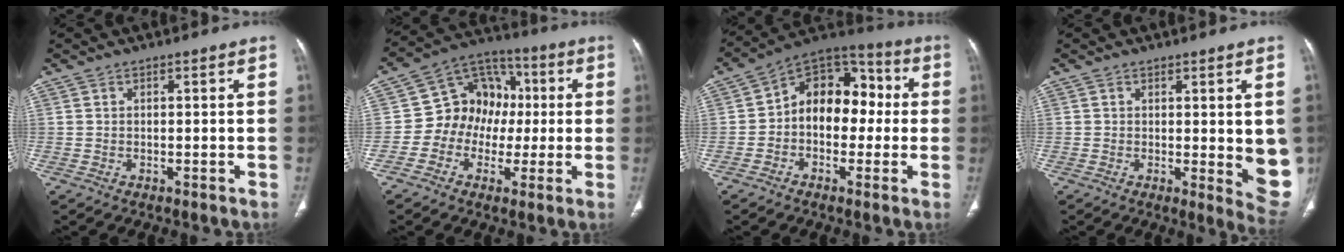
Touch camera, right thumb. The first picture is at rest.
{"total": 12.4, "force": [-0.5, 10.8, 5.9], "torque": [-0.054, 0.035, -0.022]}
{"total": 13.9, "force": [-0.5, 9.9, 9.7], "torque": [-0.092, 0.051, -0.025]}
{"total": 9.4, "force": [-0.3, 3.0, 8.9], "torque": [-0.084, -0.019, -0.001]}